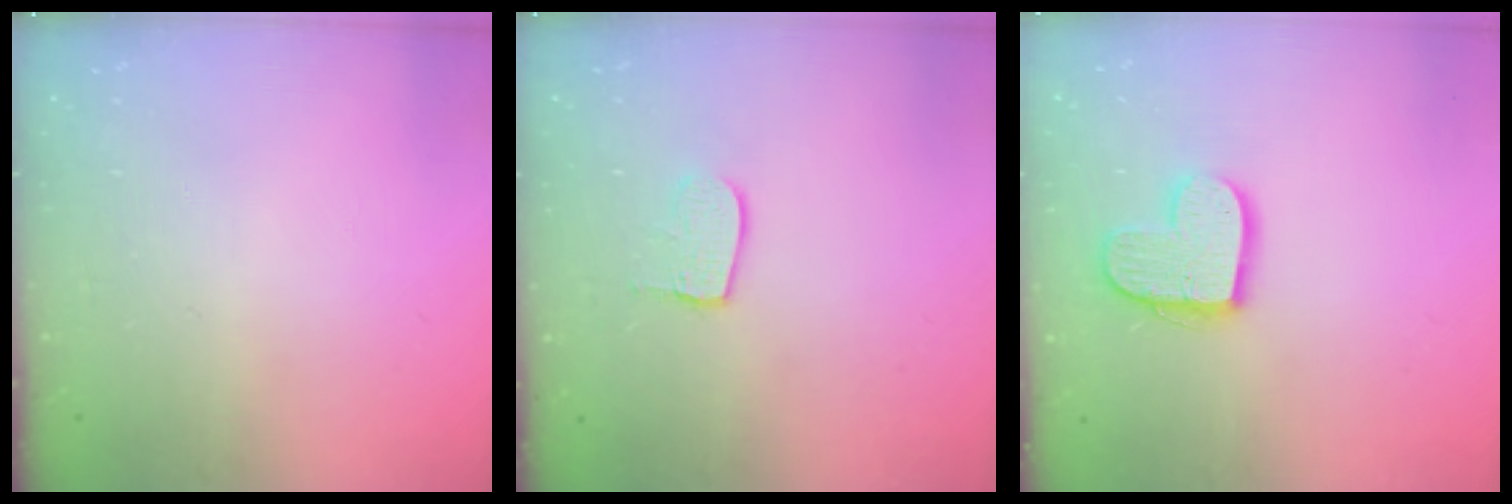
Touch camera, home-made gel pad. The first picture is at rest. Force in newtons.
{"total": 8.2, "press": 8.2, "slide": 0.7}
{"total": 13.5, "press": 13.5, "slide": 0.9}